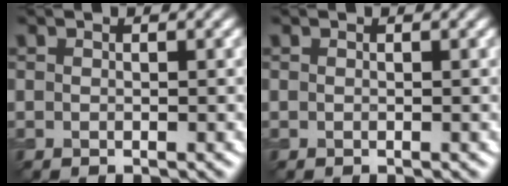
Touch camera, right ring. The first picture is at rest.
{"total": 0.0}